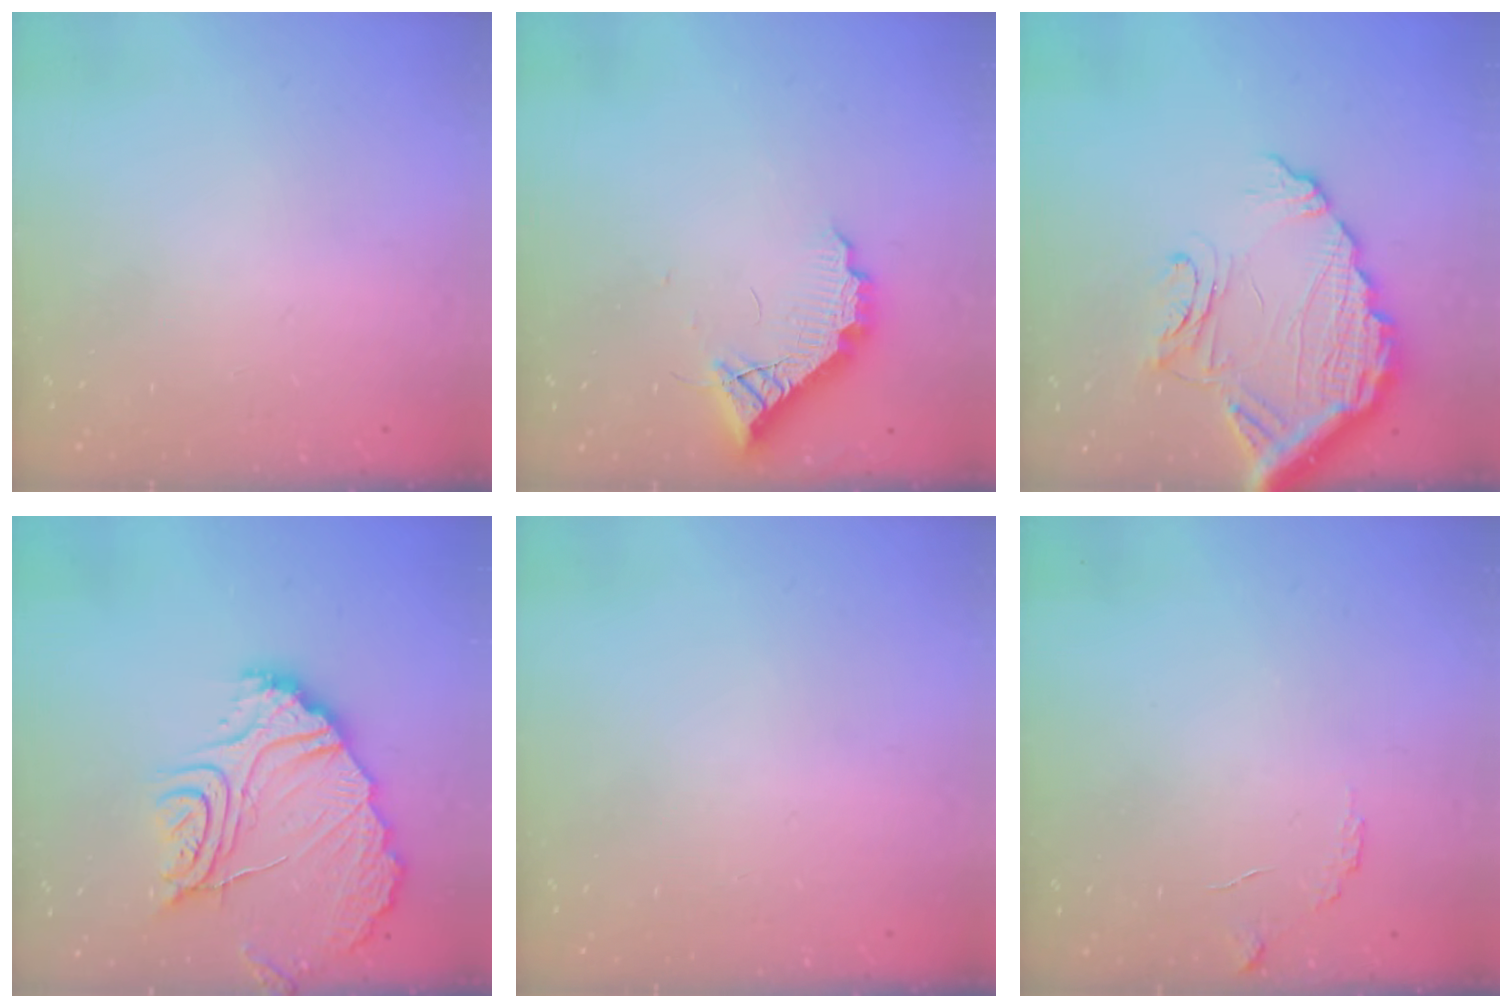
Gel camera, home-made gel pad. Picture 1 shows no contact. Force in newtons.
{"total": 10.1, "press": 10.1, "slide": 0.6}
{"total": 14.9, "press": 14.9, "slide": 1.4}
{"total": 16.3, "press": 16.2, "slide": 1.7}
{"total": 0.0}
{"total": 5.6, "press": 5.6, "slide": 0.2}